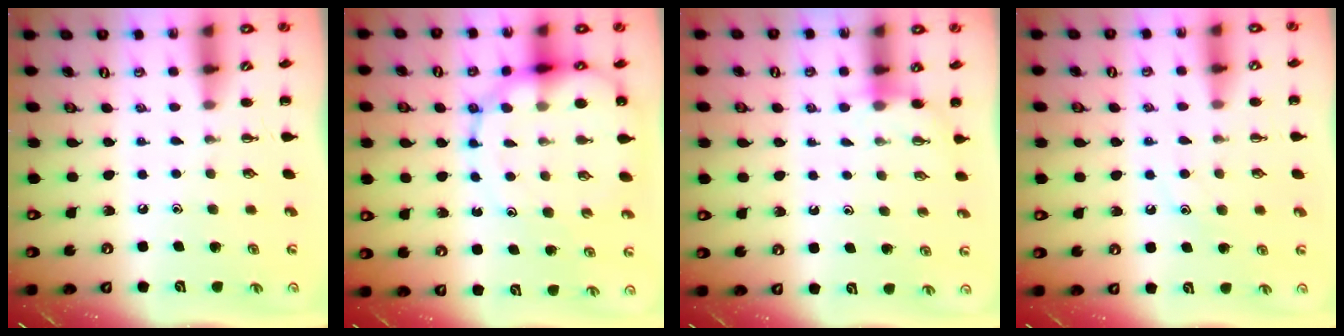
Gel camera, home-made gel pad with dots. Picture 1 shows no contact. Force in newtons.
{"total": 13.6, "press": 13.2, "slide": 3.1}
{"total": 2.6, "press": 2.5, "slide": 0.9}
{"total": 9.1, "press": 9.0, "slide": 1.4}